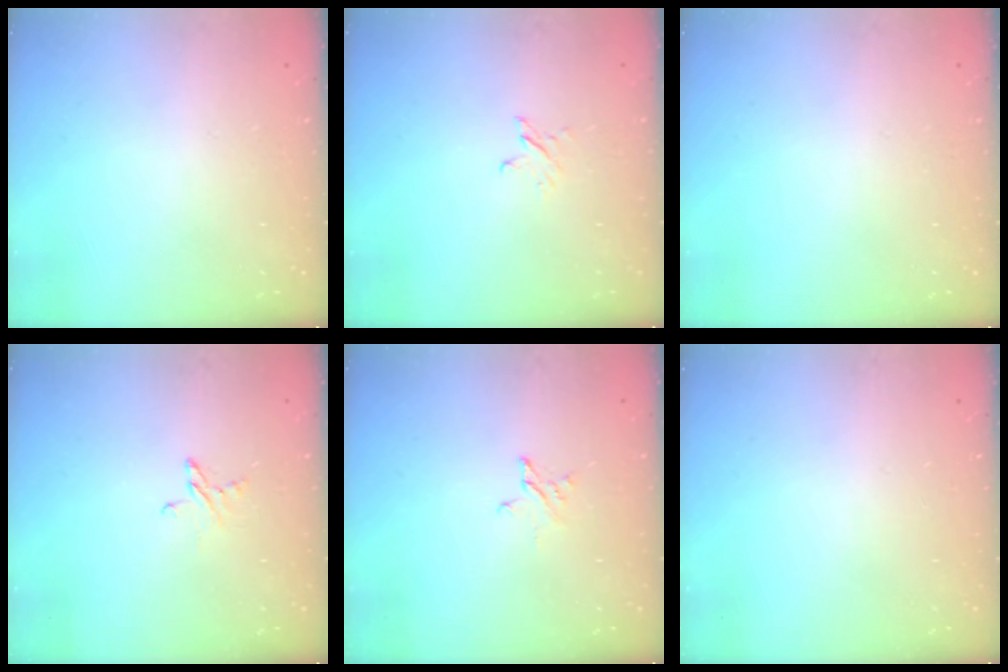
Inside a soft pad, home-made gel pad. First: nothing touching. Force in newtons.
{"total": 2.3, "press": 2.3, "slide": 0.3}
{"total": 0.0}
{"total": 3.4, "press": 3.4, "slide": 0.4}
{"total": 2.5, "press": 2.5, "slide": 0.1}
{"total": 0.0}